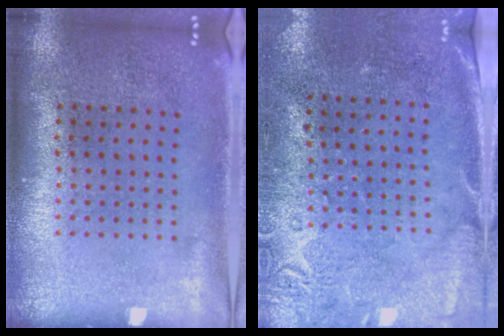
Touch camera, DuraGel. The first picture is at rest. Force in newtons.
{"total": 2.7, "press": 2.2, "slide": 1.6}